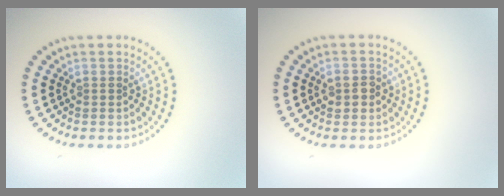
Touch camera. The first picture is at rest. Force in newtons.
{"total": 1.8, "press": 1.8, "slide": 0.1}